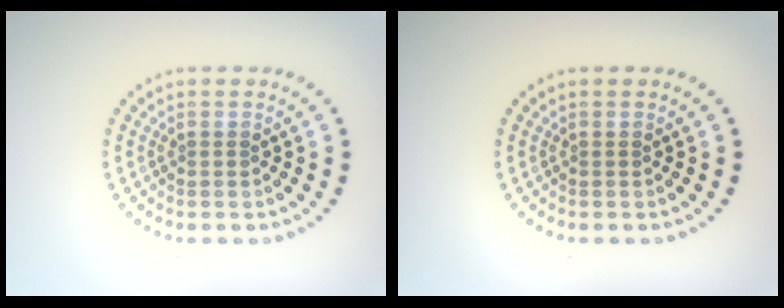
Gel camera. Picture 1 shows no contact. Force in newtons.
{"total": 0.0}